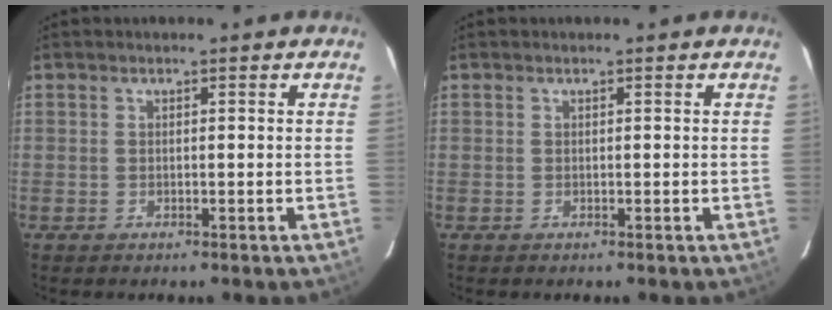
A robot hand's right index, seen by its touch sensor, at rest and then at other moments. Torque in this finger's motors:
{"motor_torque": [0.10, 0.06, 0.05, 0.01]}